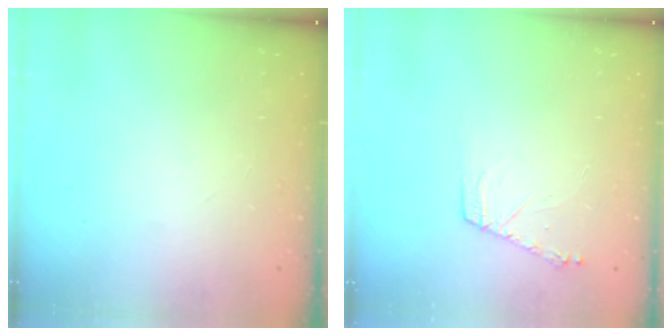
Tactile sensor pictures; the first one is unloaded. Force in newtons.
{"total": 4.2, "press": 4.2, "slide": 0.6}